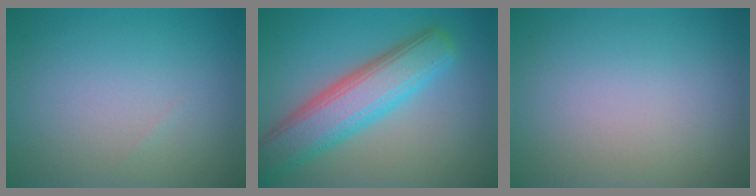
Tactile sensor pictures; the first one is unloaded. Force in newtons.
{"total": 6.7, "press": 6.7, "slide": 0.3}
{"total": 0.0}